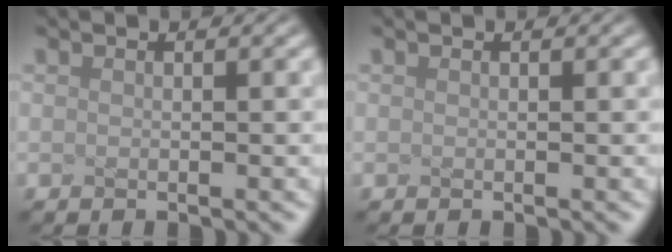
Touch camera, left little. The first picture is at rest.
{"total": 0.0}